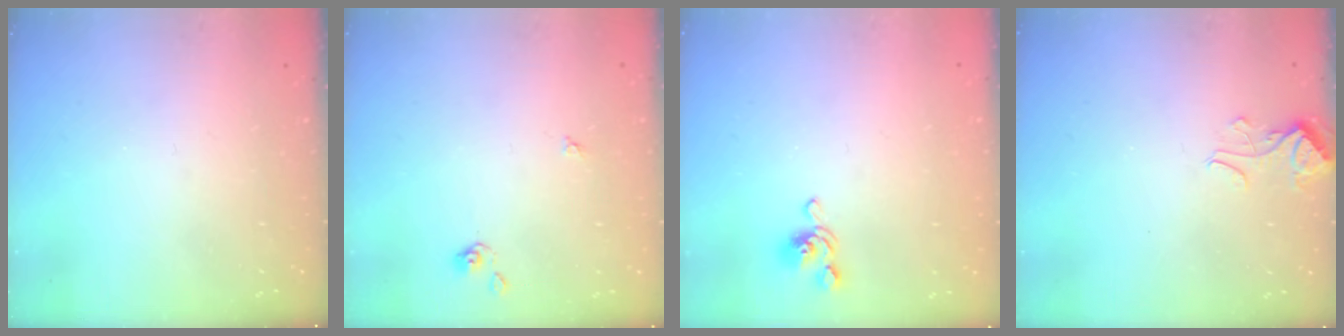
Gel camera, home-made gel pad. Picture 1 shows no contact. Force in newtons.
{"total": 2.9, "press": 2.9, "slide": 0.4}
{"total": 2.6, "press": 2.5, "slide": 0.7}
{"total": 2.1, "press": 2.1, "slide": 0.5}